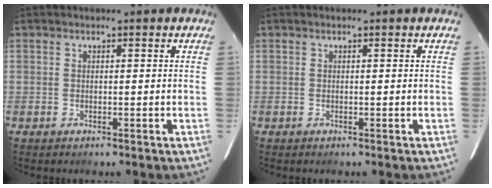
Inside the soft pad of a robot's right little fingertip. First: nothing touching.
{"total": 0.0}